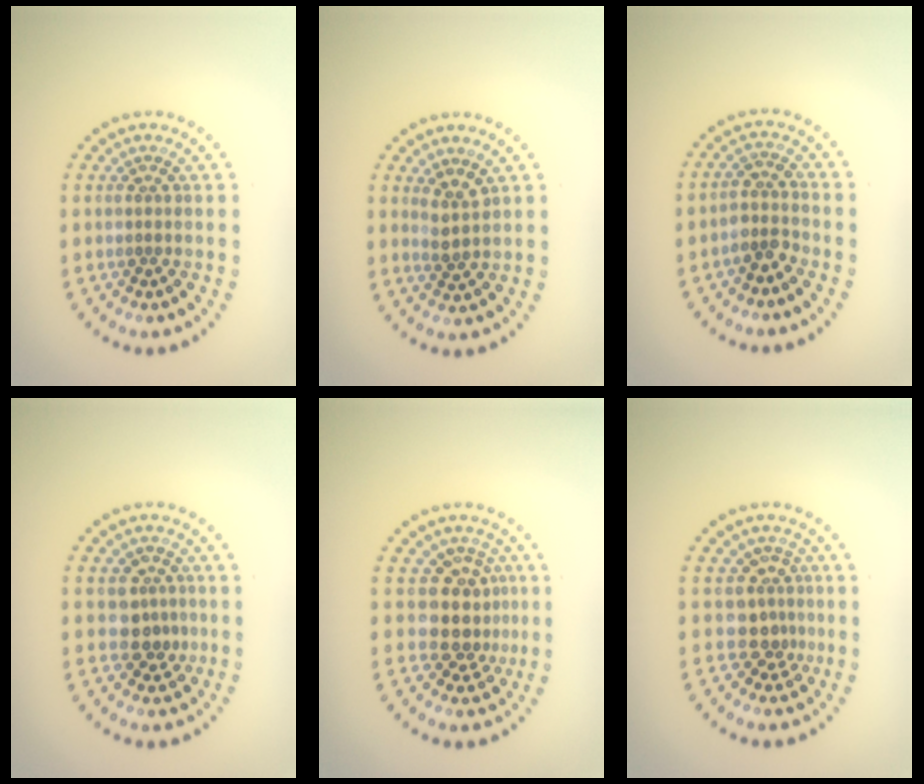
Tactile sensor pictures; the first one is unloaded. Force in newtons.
{"total": 1.7, "press": 1.4, "slide": 1.0}
{"total": 2.2, "press": 1.7, "slide": 1.3}
{"total": 2.6, "press": 2.4, "slide": 1.0}
{"total": 3.9, "press": 3.0, "slide": 2.5}
{"total": 2.8, "press": 2.0, "slide": 1.9}